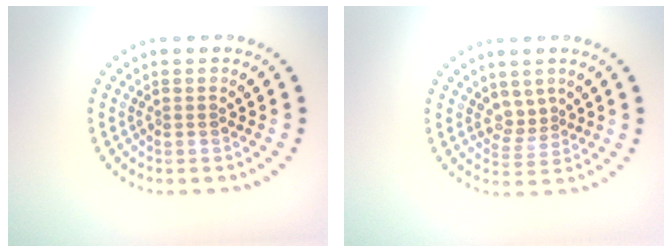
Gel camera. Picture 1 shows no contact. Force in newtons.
{"total": 1.9, "press": 1.3, "slide": 1.4}